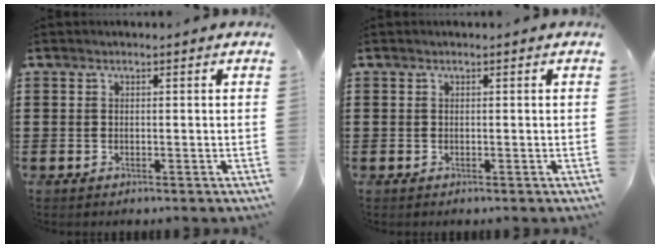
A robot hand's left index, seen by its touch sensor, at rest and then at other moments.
{"total": 0.0}